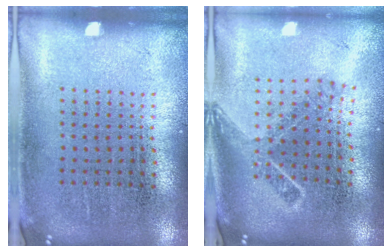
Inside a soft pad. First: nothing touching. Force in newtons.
{"total": 1.7, "press": 1.2, "slide": 1.2}